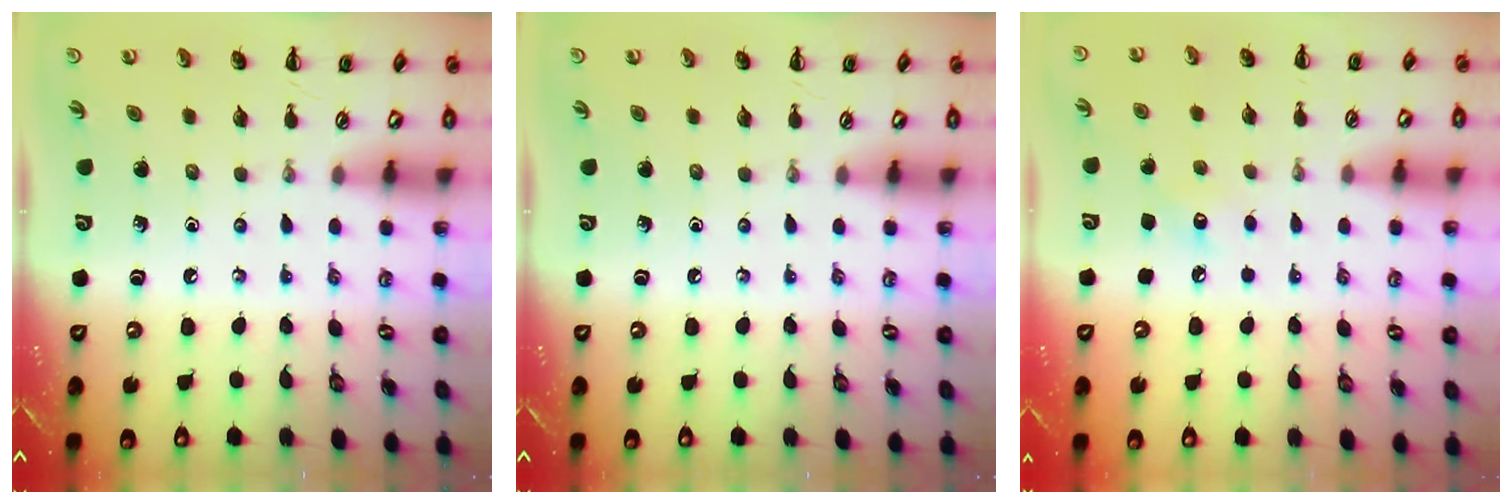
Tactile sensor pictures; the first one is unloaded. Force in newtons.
{"total": 0.0}
{"total": 5.5, "press": 5.3, "slide": 1.4}